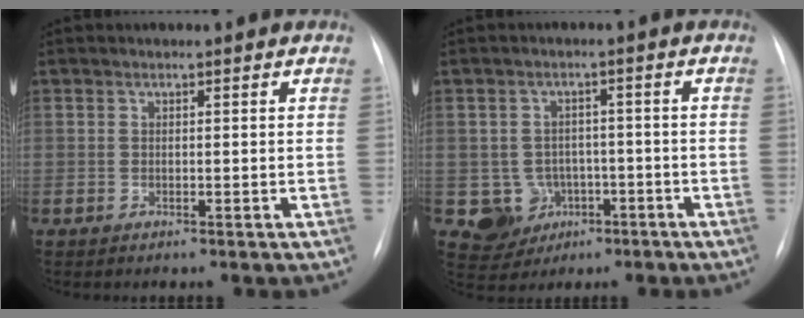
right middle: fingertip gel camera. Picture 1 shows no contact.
{"total": 6.5, "force": [-2.3, 6.0, 0.9], "torque": [-0.014, 0.012, -0.025]}